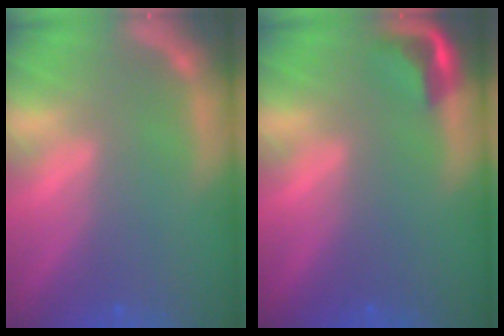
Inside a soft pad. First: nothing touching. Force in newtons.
{"total": 2.9}